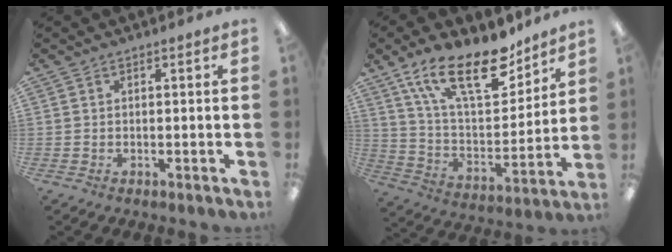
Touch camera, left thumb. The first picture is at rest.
{"total": 21.7, "force": [14.5, 8.6, 13.7], "torque": [-0.235, -0.079, 0.252]}